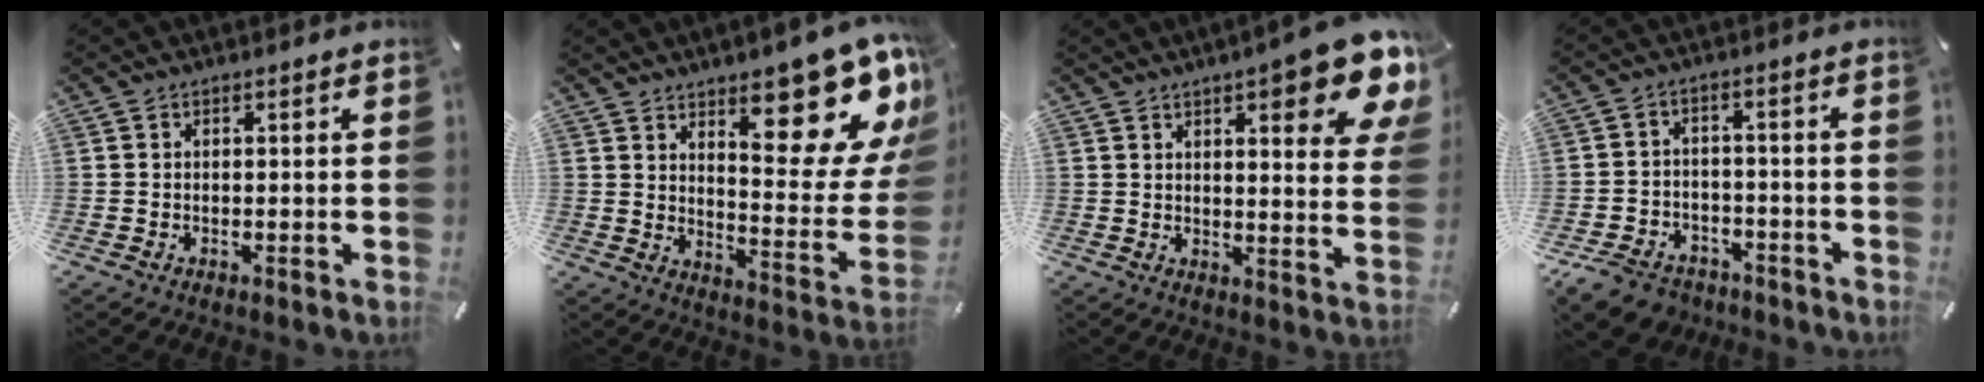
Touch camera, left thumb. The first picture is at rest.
{"total": 20.2, "force": [13.2, 7.2, 13.5], "torque": [-0.156, -0.113, 0.214]}
{"total": 13.8, "force": [8.2, 3.4, 10.6], "torque": [-0.141, -0.050, 0.131]}
{"total": 7.7, "force": [-5.6, 4.8, 2.3], "torque": [-0.049, 0.032, -0.106]}